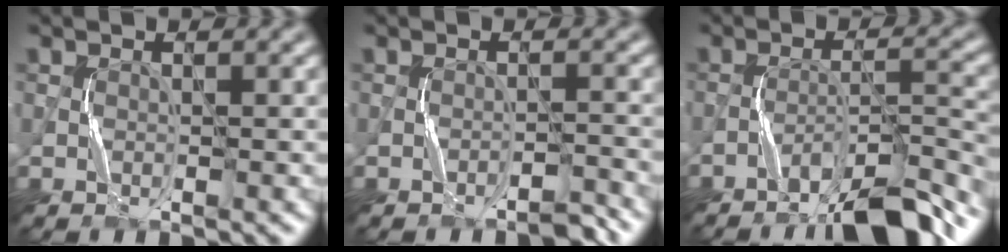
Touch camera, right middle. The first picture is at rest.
{"total": 1.6, "force": [-1.5, 0.1, 0.4], "torque": [-0.005, 0.008, -0.025]}
{"total": 7.2, "force": [-5.8, 0.9, 4.1], "torque": [-0.061, 0.011, -0.097]}